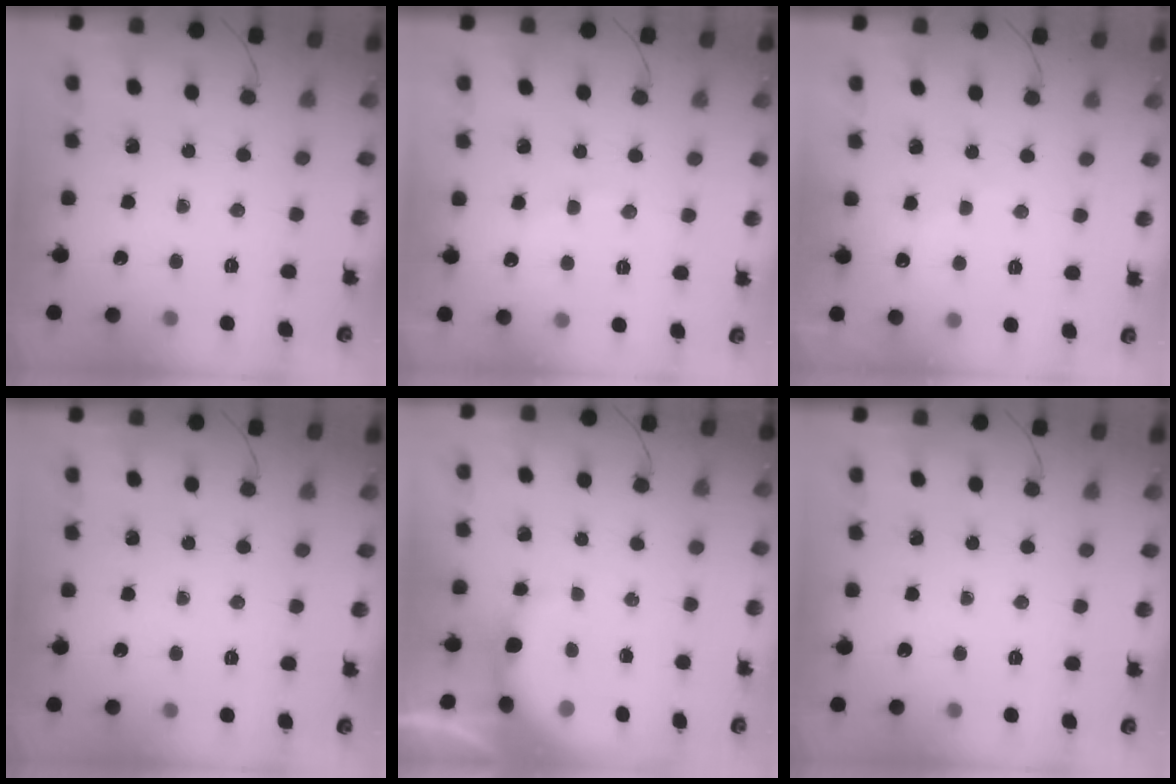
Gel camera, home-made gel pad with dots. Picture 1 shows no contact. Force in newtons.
{"total": 4.7, "press": 4.4, "slide": 1.6}
{"total": 5.7, "press": 5.6, "slide": 0.9}
{"total": 0.0}
{"total": 3.4, "press": 3.2, "slide": 0.9}
{"total": 0.0}